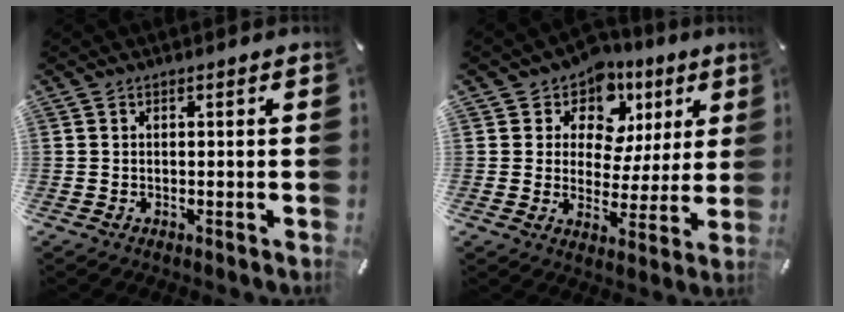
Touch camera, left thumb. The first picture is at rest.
{"total": 9.9, "force": [5.4, 7.5, 3.4], "torque": [-0.064, -0.041, 0.098]}